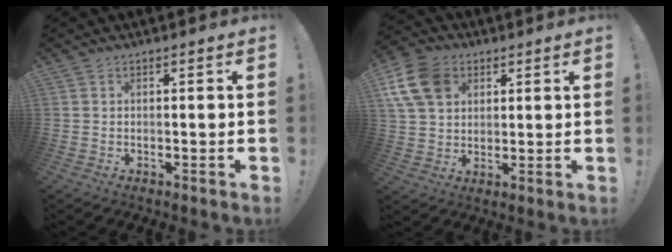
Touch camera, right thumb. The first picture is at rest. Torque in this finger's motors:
{"motor_torque": [0.07, 0.30, 0.22, -0.10, 0.04]}